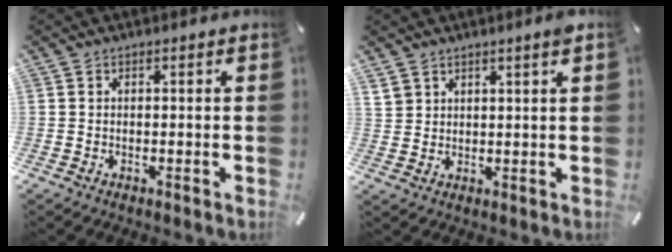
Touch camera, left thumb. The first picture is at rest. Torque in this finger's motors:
{"motor_torque": [0.85, -0.29, 0.13, -0.23, 0.03]}